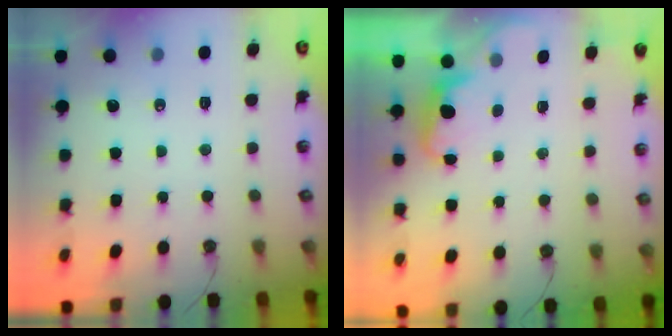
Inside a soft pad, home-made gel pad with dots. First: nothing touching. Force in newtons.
{"total": 1.9, "press": 1.7, "slide": 0.9}